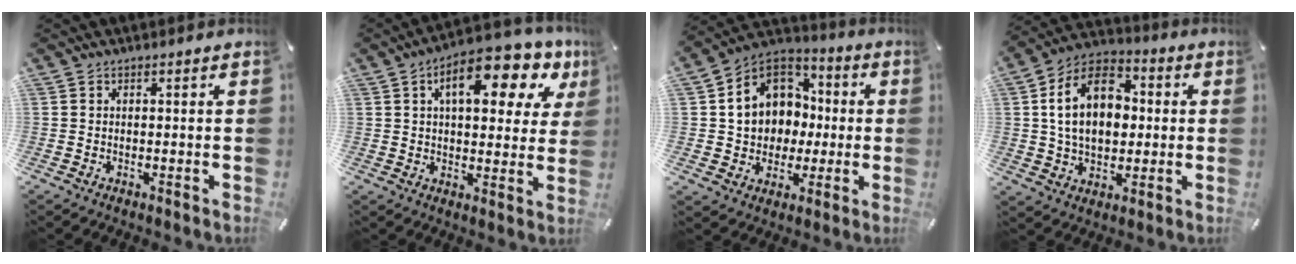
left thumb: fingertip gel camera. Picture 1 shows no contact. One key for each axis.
{"total": 14.5, "fx": 7.0, "fy": 6.5, "fz": 10.8, "tx": -0.153, "ty": -0.026, "tz": 0.108}
{"total": 13.0, "fx": 0.5, "fy": 12.0, "fz": 4.9, "tx": -0.109, "ty": 0.001, "tz": 0.015}
{"total": 15.7, "fx": 1.9, "fy": 11.2, "fz": 10.8, "tx": -0.201, "ty": 0.013, "tz": 0.031}